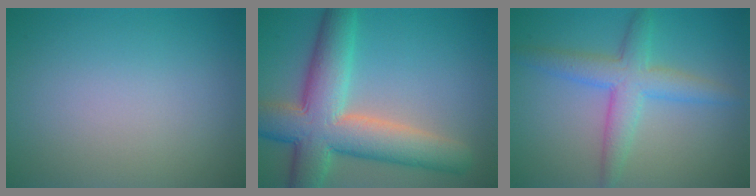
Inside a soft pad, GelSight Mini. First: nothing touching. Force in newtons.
{"total": 9.9, "press": 9.9, "slide": 0.6}
{"total": 4.4, "press": 4.4, "slide": 0.2}